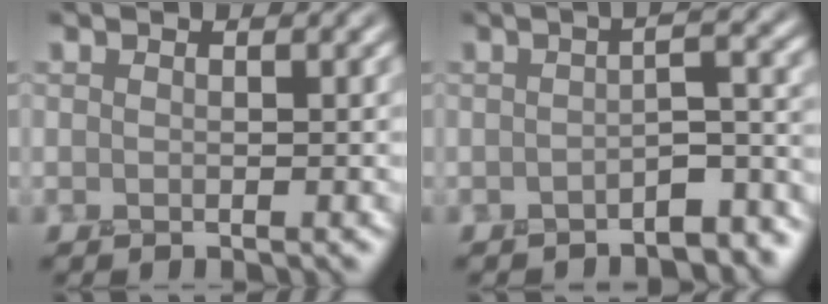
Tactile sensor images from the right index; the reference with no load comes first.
{"total": 5.5, "force": [-3.3, 1.7, 4.0], "torque": [-0.042, 0.012, -0.051]}